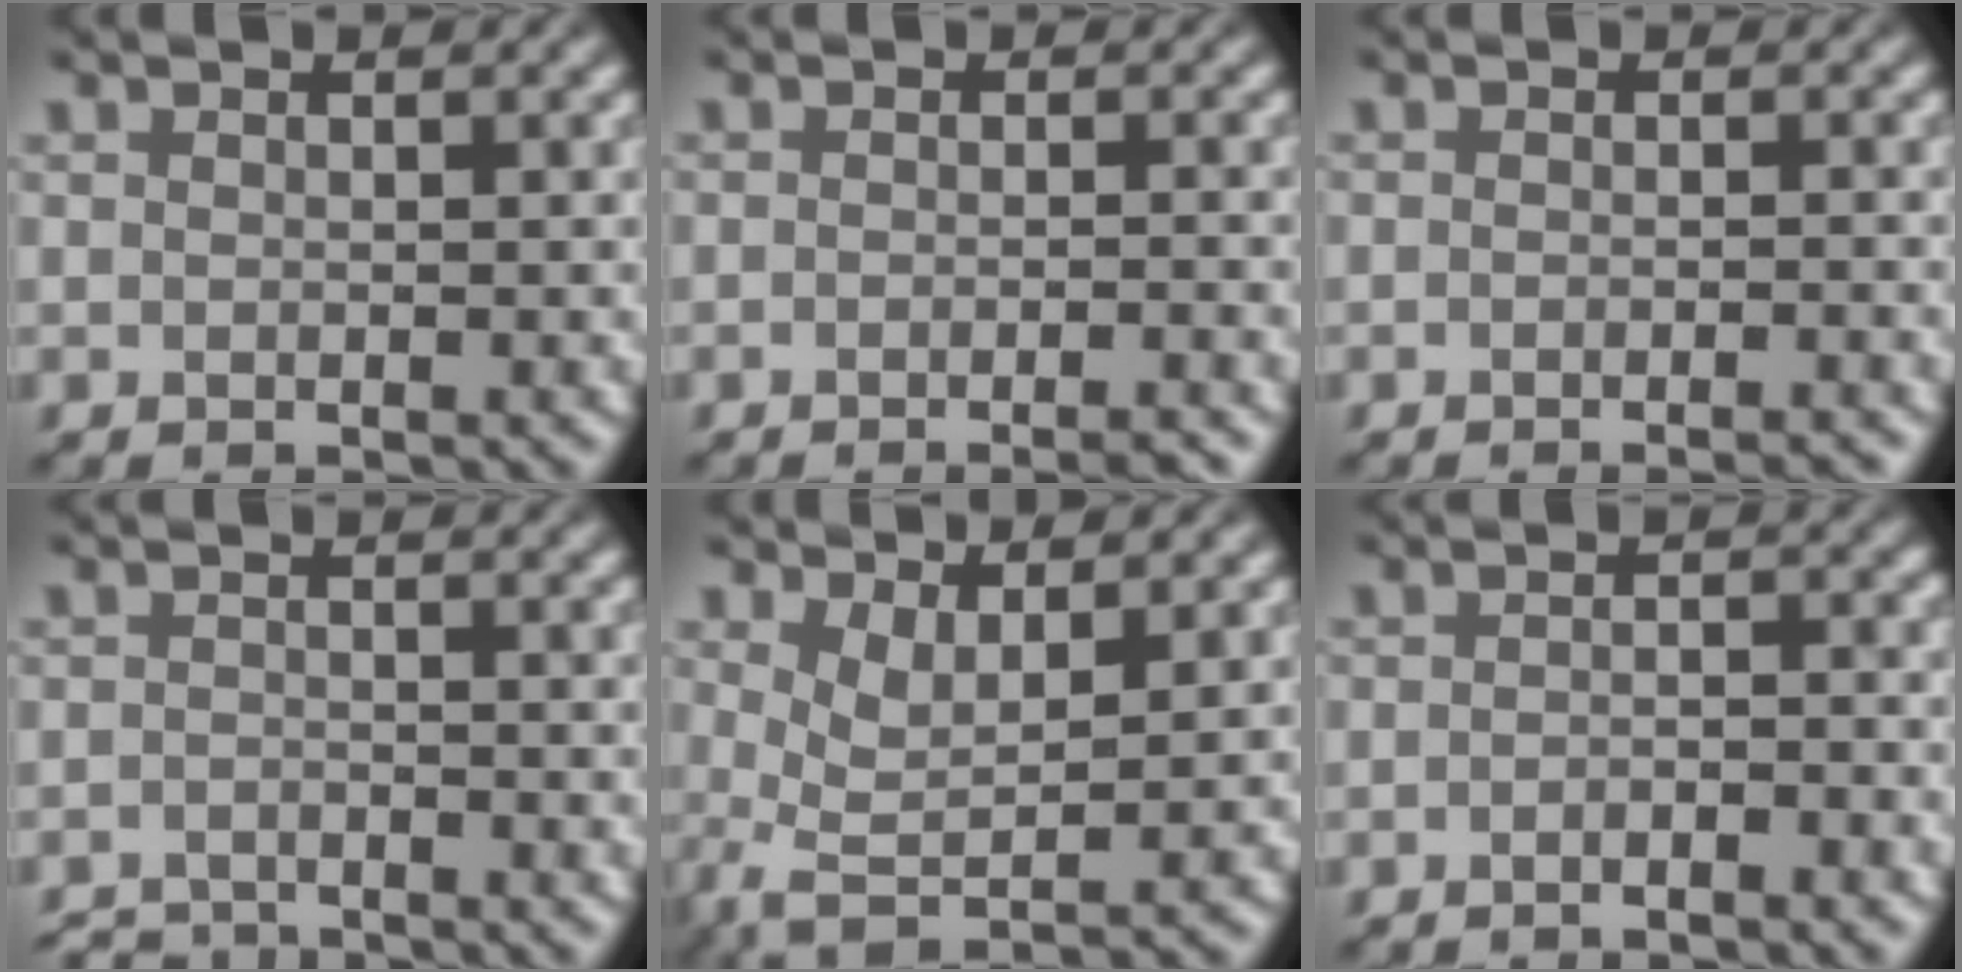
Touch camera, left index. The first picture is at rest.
{"total": 2.2, "force": [-1.5, 0.3, 1.5], "torque": [-0.012, -0.004, -0.029]}
{"total": 1.6, "force": [-1.2, 0.2, 1.0], "torque": [-0.006, -0.004, -0.024]}
{"total": 2.3, "force": [-2.3, 0.1, 0.0], "torque": [0.002, -0.006, -0.046]}
{"total": 3.0, "force": [0.3, 1.0, 2.8], "torque": [-0.060, -0.008, 0.004]}
{"total": 1.9, "force": [-1.5, 0.4, 1.1], "torque": [-0.018, 0.001, -0.028]}